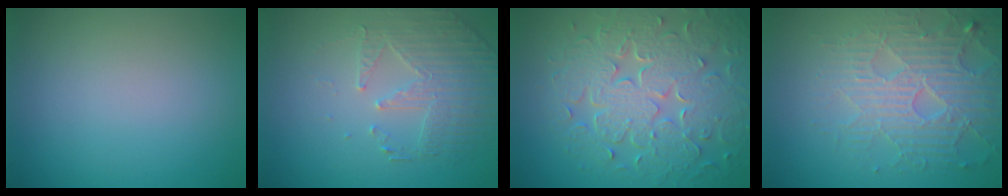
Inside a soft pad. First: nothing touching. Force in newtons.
{"total": 2.5, "press": 2.2, "slide": 1.2}
{"total": 8.9, "press": 6.5, "slide": 6.1}
{"total": 5.3, "press": 4.9, "slide": 2.2}